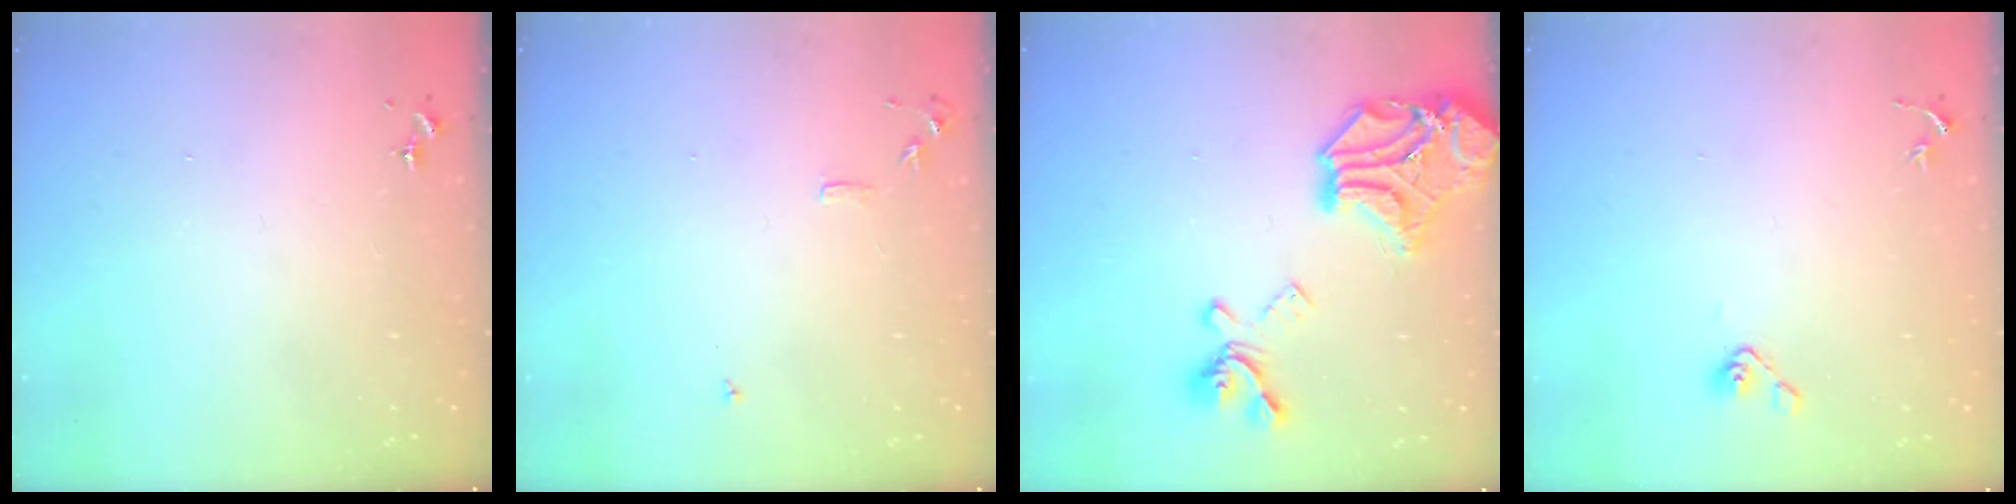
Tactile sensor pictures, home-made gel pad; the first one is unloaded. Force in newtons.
{"total": 6.5, "press": 6.5, "slide": 0.8}
{"total": 23.2, "press": 23.0, "slide": 2.9}
{"total": 6.4, "press": 6.0, "slide": 2.1}